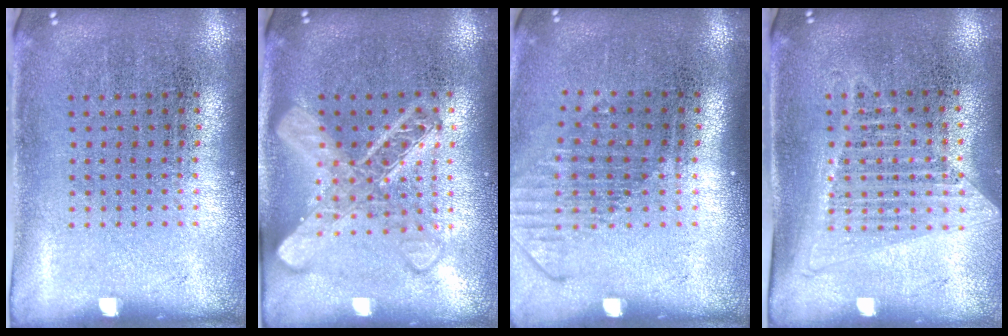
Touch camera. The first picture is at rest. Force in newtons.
{"total": 2.8, "press": 2.8, "slide": 0.5}
{"total": 1.5, "press": 1.1, "slide": 0.9}
{"total": 1.3, "press": 1.2, "slide": 0.5}